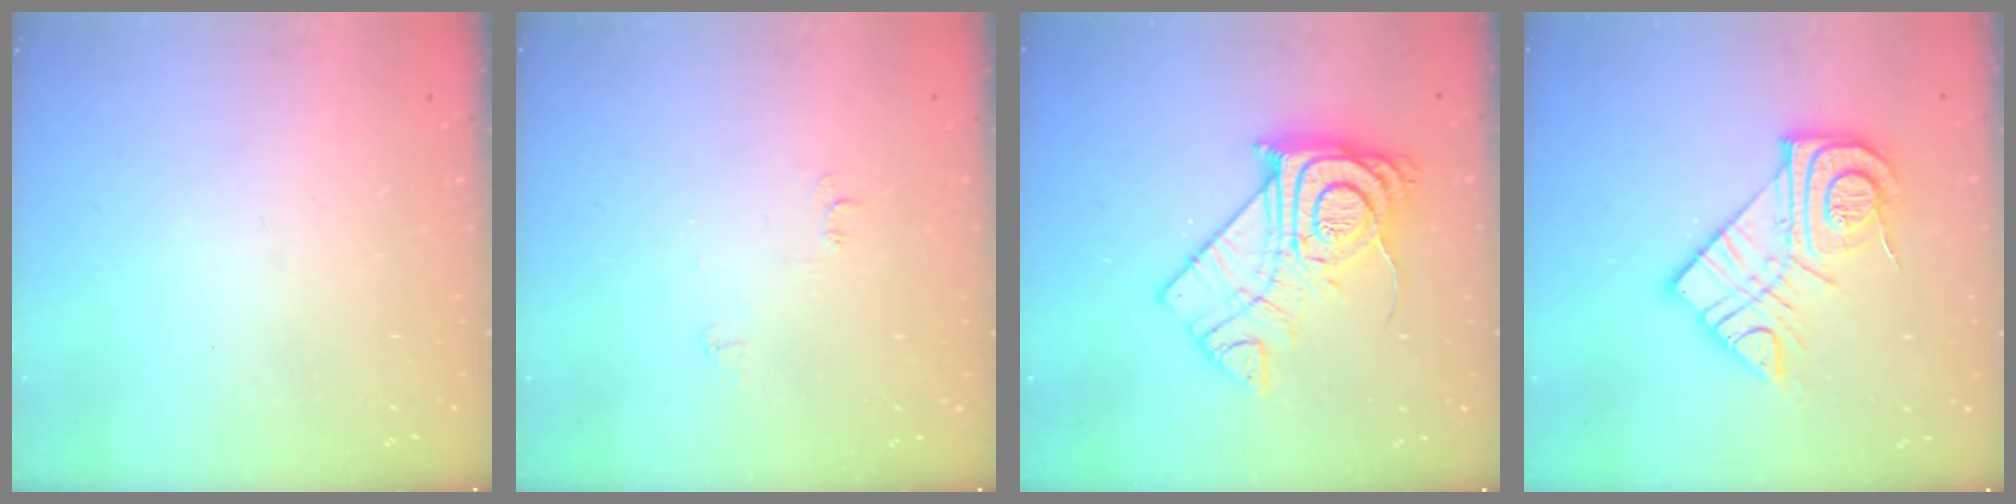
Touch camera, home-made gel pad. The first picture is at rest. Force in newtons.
{"total": 4.3, "press": 4.2, "slide": 0.6}
{"total": 17.3, "press": 17.2, "slide": 1.6}
{"total": 16.1, "press": 16.1, "slide": 1.3}